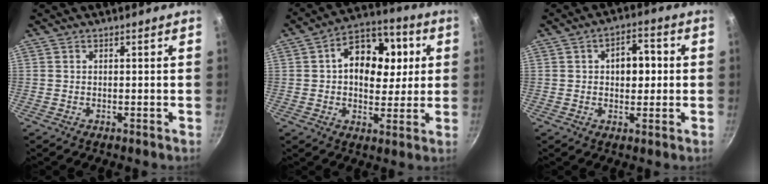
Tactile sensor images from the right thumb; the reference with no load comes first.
{"total": 15.8, "force": [3.1, 11.0, 10.9], "torque": [-0.117, 0.013, 0.032]}
{"total": 7.3, "force": [0.8, 4.7, 5.5], "torque": [-0.042, 0.013, 0.004]}